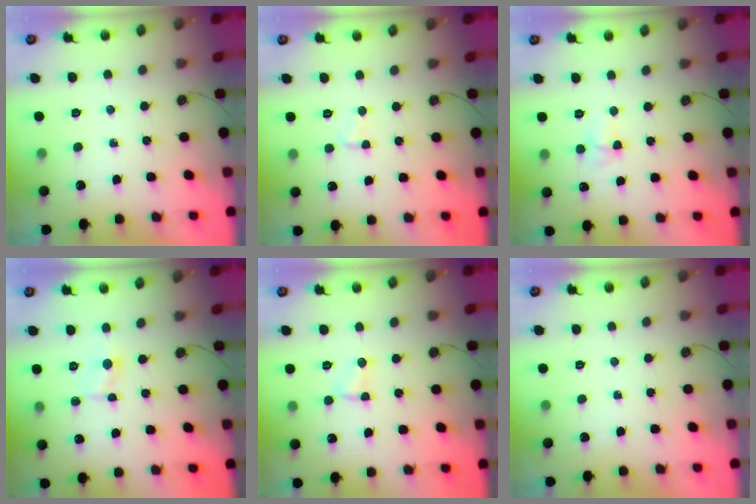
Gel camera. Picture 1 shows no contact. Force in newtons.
{"total": 2.8, "press": 2.7, "slide": 0.3}
{"total": 4.2, "press": 2.8, "slide": 3.1}
{"total": 2.1, "press": 2.1, "slide": 0.2}
{"total": 3.7, "press": 3.7, "slide": 0.4}
{"total": 0.0}